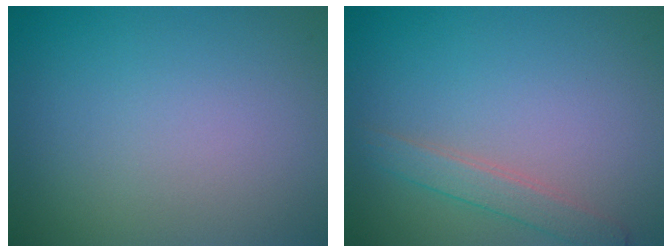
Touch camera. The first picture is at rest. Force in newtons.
{"total": 2.1, "press": 2.1, "slide": 0.1}